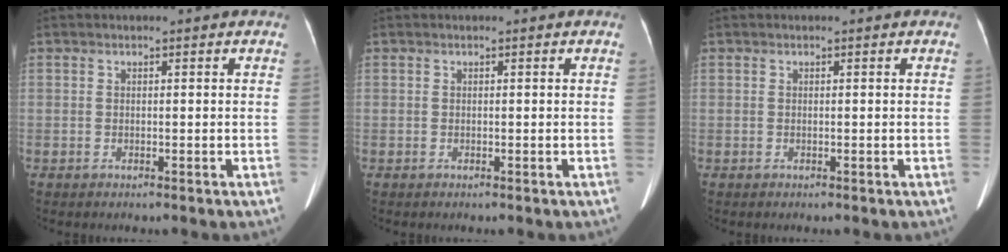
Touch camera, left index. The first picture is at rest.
{"total": 0.0}
{"total": 0.0}